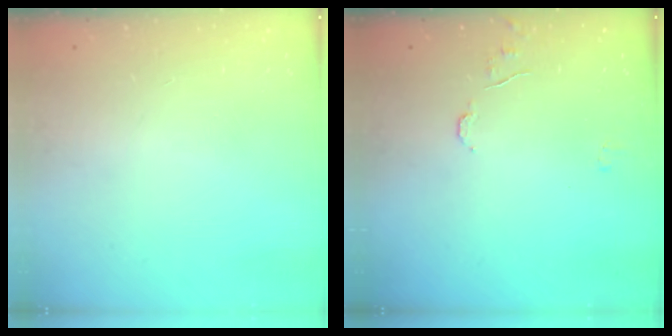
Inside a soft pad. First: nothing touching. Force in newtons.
{"total": 5.5, "press": 5.5, "slide": 0.4}